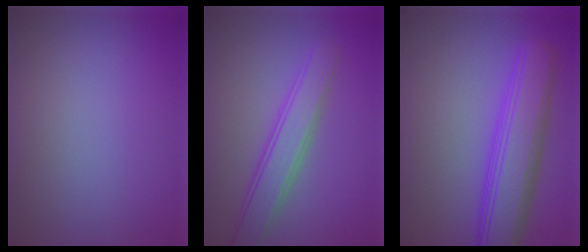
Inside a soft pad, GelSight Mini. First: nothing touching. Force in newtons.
{"total": 3.6, "press": 3.6, "slide": 0.1}
{"total": 6.8, "press": 6.8, "slide": 0.1}